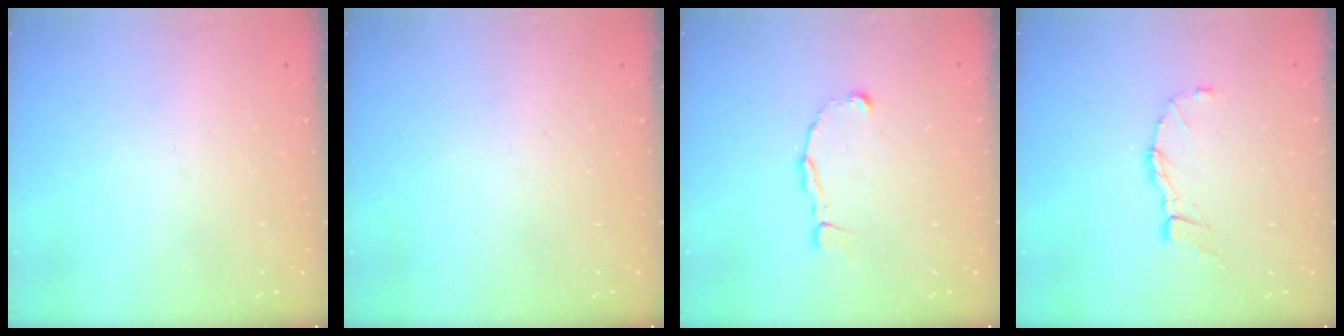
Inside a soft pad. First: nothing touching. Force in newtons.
{"total": 0.0}
{"total": 2.3, "press": 2.3, "slide": 0.2}
{"total": 7.7, "press": 7.6, "slide": 0.8}